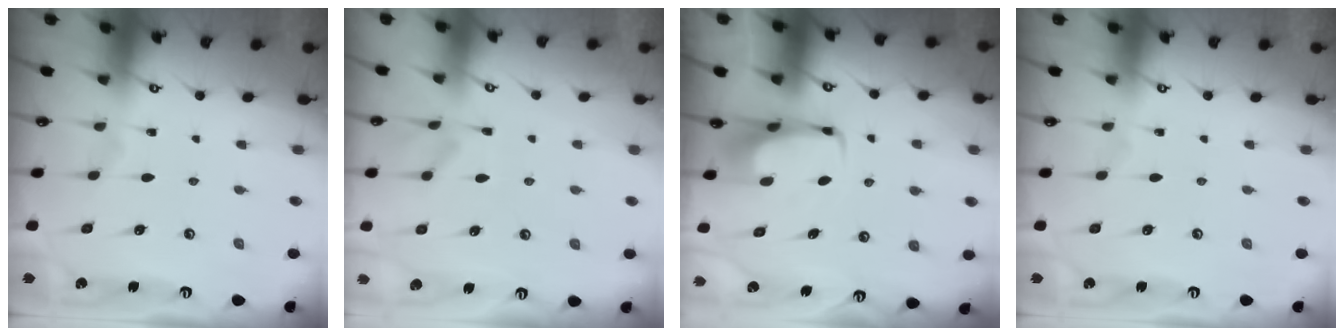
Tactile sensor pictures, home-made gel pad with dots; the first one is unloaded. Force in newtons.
{"total": 2.1, "press": 1.9, "slide": 1.0}
{"total": 3.7, "press": 3.7, "slide": 0.3}
{"total": 0.0}